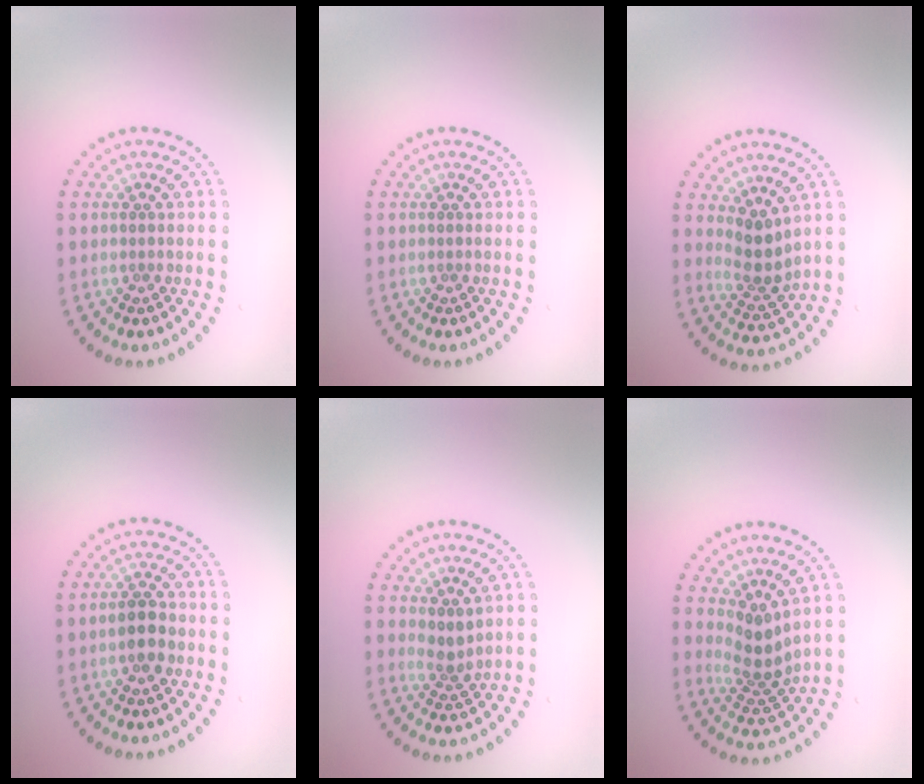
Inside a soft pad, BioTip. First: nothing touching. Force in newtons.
{"total": 0.0}
{"total": 3.0, "press": 2.4, "slide": 1.7}
{"total": 2.4, "press": 2.3, "slide": 0.6}
{"total": 1.9, "press": 1.5, "slide": 1.2}
{"total": 3.1, "press": 2.4, "slide": 2.0}